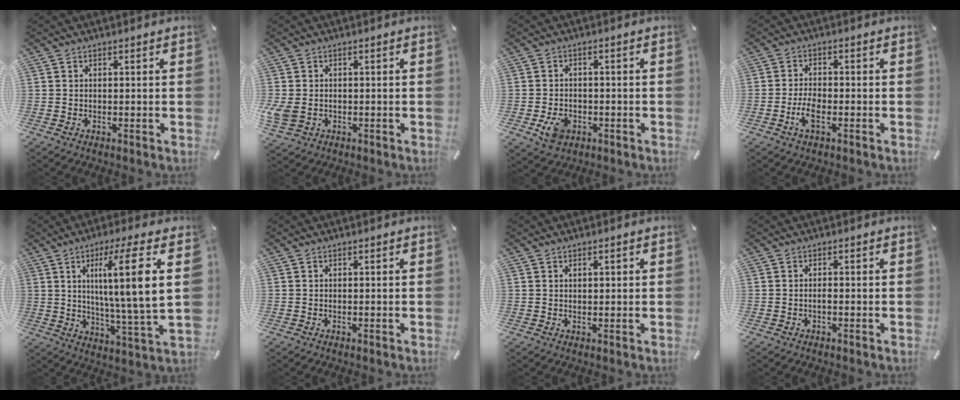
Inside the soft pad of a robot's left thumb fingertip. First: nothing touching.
{"total": 4.5, "force": [-0.8, 3.6, 2.5], "torque": [-0.072, -0.003, -0.014]}
{"total": 5.3, "force": [-2.0, 4.1, 2.8], "torque": [-0.057, 0.002, -0.037]}
{"total": 4.2, "force": [-1.7, 1.9, 3.4], "torque": [-0.084, -0.005, -0.033]}
{"total": 14.7, "force": [4.9, 0.9, 13.8], "torque": [-0.228, -0.020, 0.065]}
{"total": 0.0}
{"total": 0.9, "force": [0.3, 0.6, 0.5], "torque": [-0.012, 0.003, 0.006]}
{"total": 0.8, "force": [-0.4, 0.2, 0.7], "torque": [-0.016, -0.002, -0.007]}